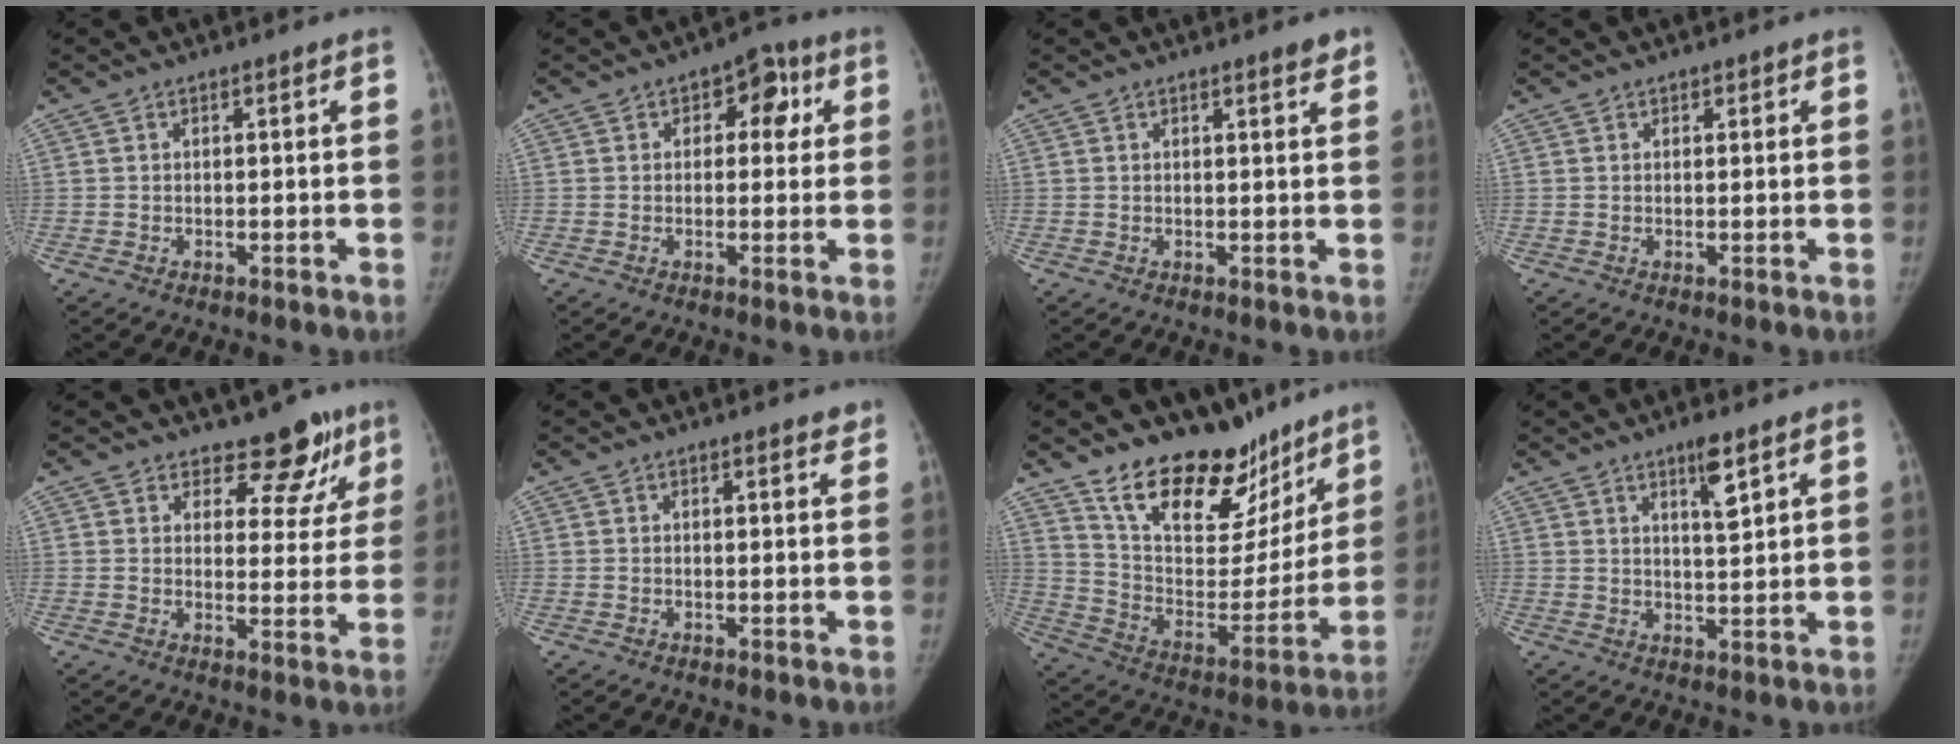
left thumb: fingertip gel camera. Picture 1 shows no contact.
{"total": 6.6, "force": [2.0, 4.4, 4.5], "torque": [-0.012, 0.003, 0.016]}
{"total": 2.0, "force": [1.5, 0.3, 1.3], "torque": [-0.013, -0.009, 0.019]}
{"total": 0.8, "force": [0.6, 0.5, 0.1], "torque": [0.006, -0.003, 0.005]}
{"total": 8.8, "force": [7.0, 4.8, 2.1], "torque": [0.019, -0.047, 0.080]}
{"total": 1.5, "force": [1.3, 0.4, 0.6], "torque": [0.000, -0.006, 0.013]}
{"total": 23.9, "force": [17.8, 11.6, 11.0], "torque": [-0.113, -0.099, 0.290]}
{"total": 5.1, "force": [3.2, 1.0, 3.9], "torque": [-0.058, -0.024, 0.054]}